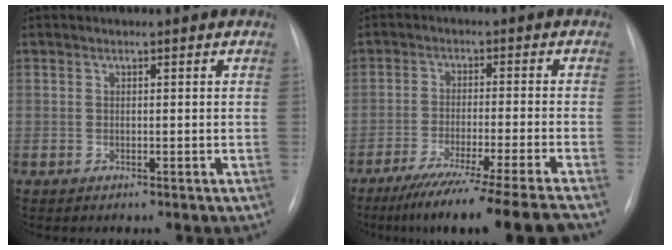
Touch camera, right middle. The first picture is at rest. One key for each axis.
{"total": 16.1, "fx": -13.3, "fy": -2.5, "fz": 8.8, "tx": -0.112, "ty": -0.054, "tz": -0.208}